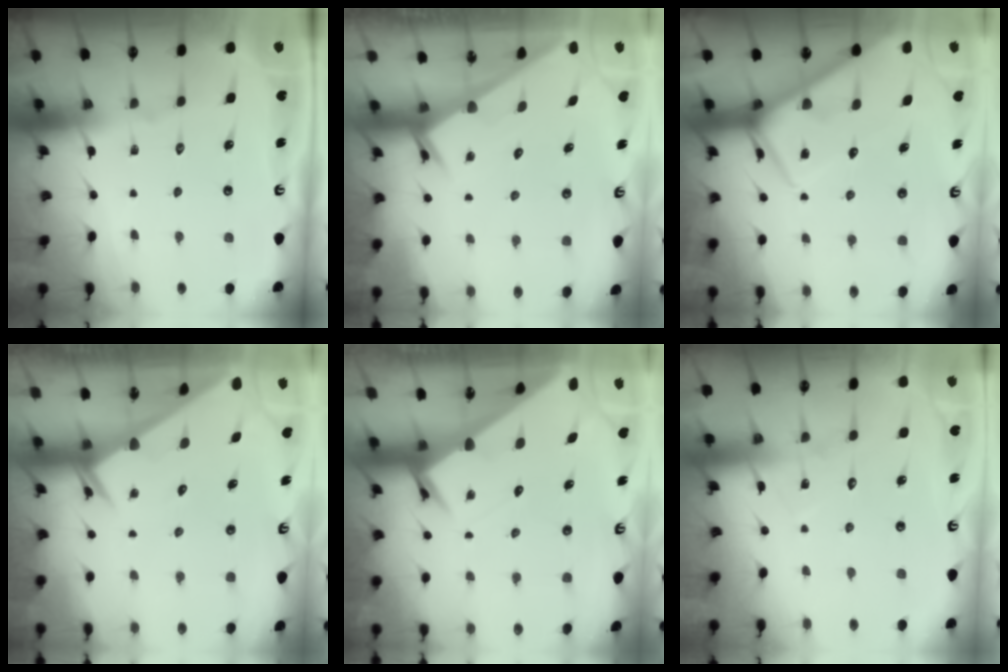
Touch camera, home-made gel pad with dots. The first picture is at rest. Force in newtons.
{"total": 2.4, "press": 2.4, "slide": 0.1}
{"total": 8.1, "press": 8.1, "slide": 0.7}
{"total": 2.5, "press": 2.5, "slide": 0.1}
{"total": 4.0, "press": 4.0, "slide": 0.2}
{"total": 6.3, "press": 6.3, "slide": 0.6}